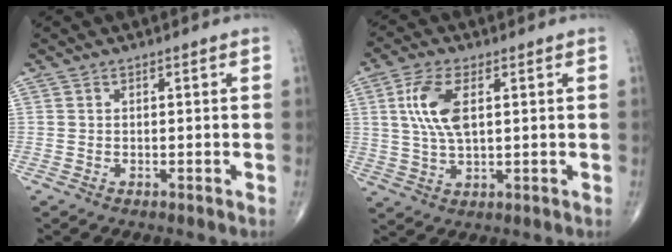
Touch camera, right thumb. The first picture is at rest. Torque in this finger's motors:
{"motor_torque": [1.19, 1.10, 1.20, 0.22, 0.37]}